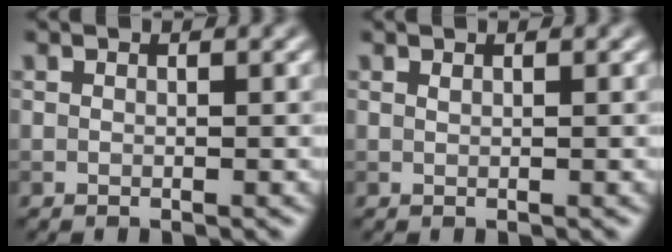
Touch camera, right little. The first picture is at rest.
{"total": 0.0}